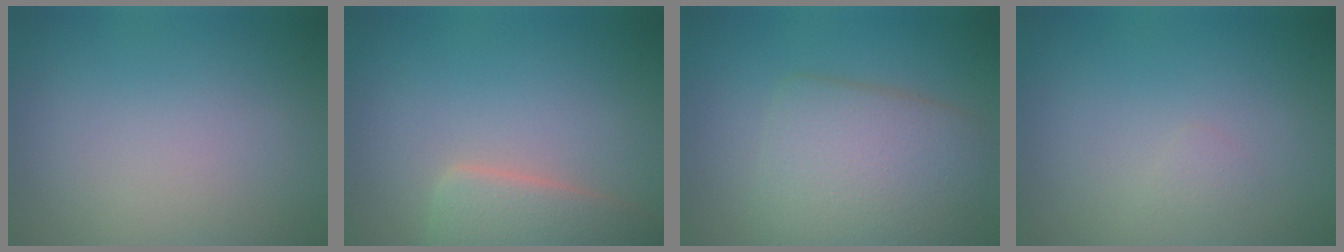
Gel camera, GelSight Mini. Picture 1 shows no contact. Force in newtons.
{"total": 4.1, "press": 4.1, "slide": 0.1}
{"total": 6.0, "press": 6.0, "slide": 0.3}
{"total": 0.5, "press": 0.5, "slide": 0.0}